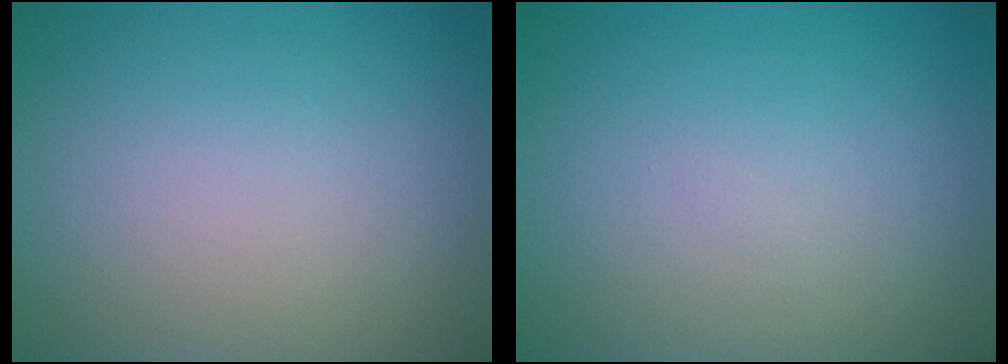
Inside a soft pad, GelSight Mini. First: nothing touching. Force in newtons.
{"total": 0.0}